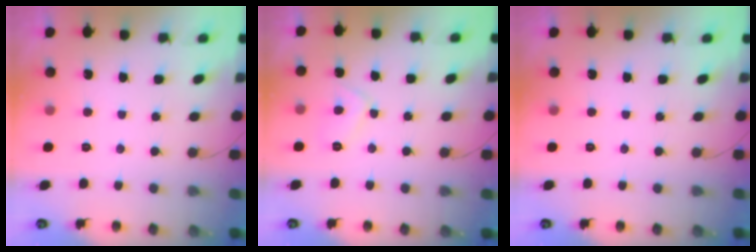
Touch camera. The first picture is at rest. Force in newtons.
{"total": 5.5, "press": 5.5, "slide": 0.6}
{"total": 0.0}